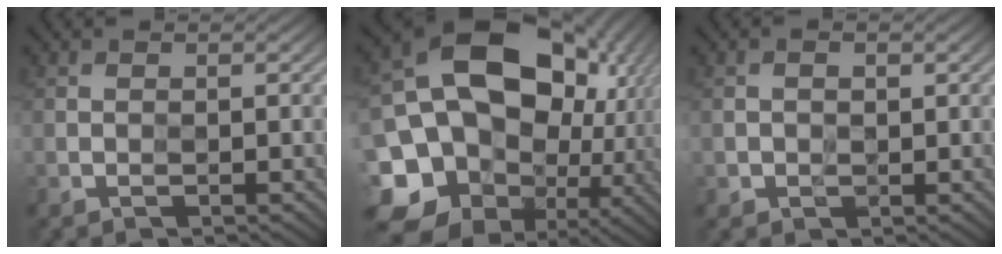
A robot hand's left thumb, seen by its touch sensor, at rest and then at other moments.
{"total": 20.2, "force": [-0.2, 16.0, 12.3], "torque": [-0.272, -0.035, 0.028]}
{"total": 1.3, "force": [0.0, 1.2, 0.6], "torque": [-0.014, -0.006, 0.000]}